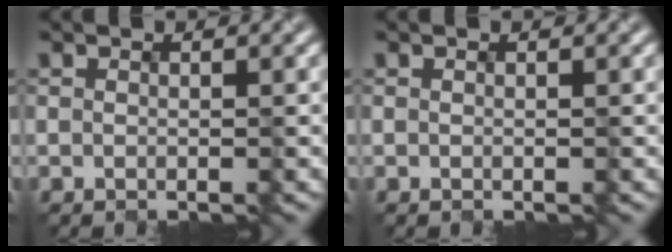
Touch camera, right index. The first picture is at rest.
{"total": 0.0}